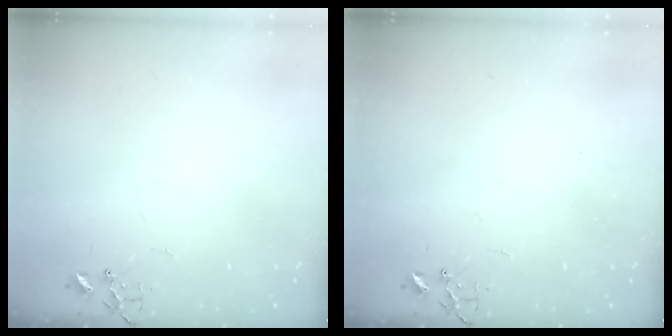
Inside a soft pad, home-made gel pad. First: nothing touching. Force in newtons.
{"total": 0.0}